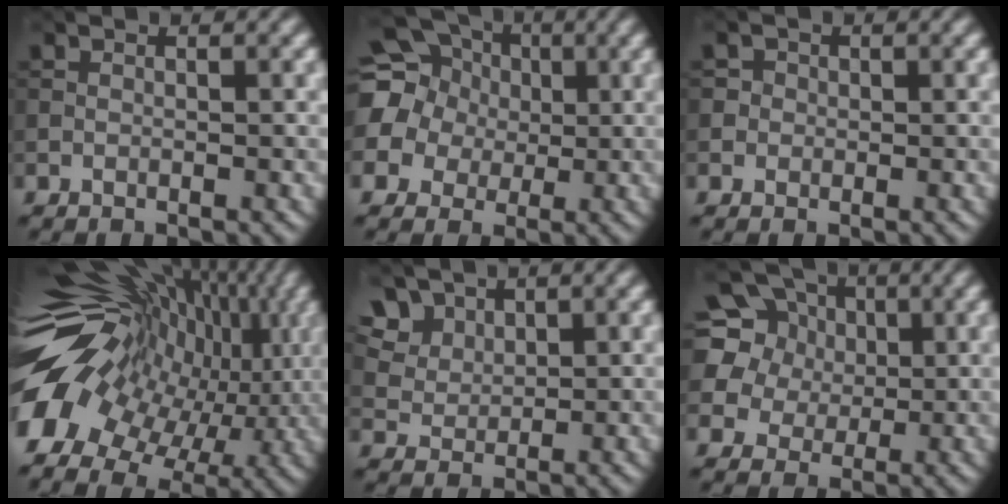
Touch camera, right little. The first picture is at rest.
{"total": 13.1, "force": [1.9, 12.2, 4.6], "torque": [-0.144, 0.012, -0.002]}
{"total": 0.9, "force": [0.0, 0.9, -0.1], "torque": [0.011, 0.000, -0.004]}
{"total": 16.6, "force": [-0.1, 11.2, 12.2], "torque": [-0.204, -0.008, 0.016]}
{"total": 4.6, "force": [2.6, 3.4, 1.5], "torque": [-0.042, 0.004, 0.059]}
{"total": 9.9, "force": [3.3, 8.7, 3.3], "torque": [-0.097, 0.039, 0.043]}